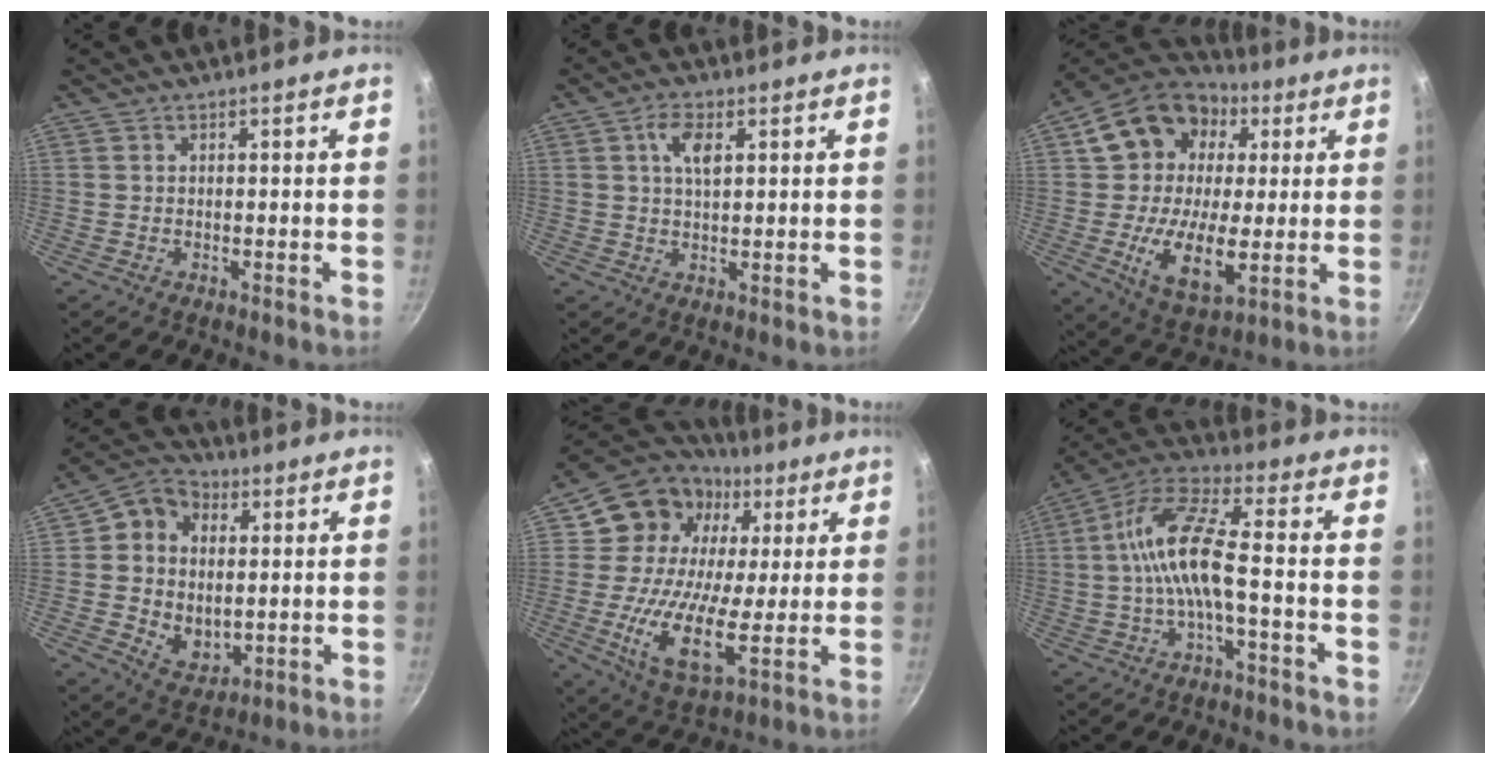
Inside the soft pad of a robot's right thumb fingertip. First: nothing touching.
{"total": 5.0, "force": [1.7, 2.3, 4.1], "torque": [-0.068, -0.002, 0.031]}
{"total": 22.5, "force": [2.8, 15.7, 15.8], "torque": [-0.241, 0.011, 0.041]}
{"total": 13.2, "force": [1.8, 10.7, 7.6], "torque": [-0.091, -0.014, 0.030]}
{"total": 20.3, "force": [3.3, 14.2, 14.1], "torque": [-0.232, 0.002, 0.044]}
{"total": 9.7, "force": [-2.0, 3.1, 8.9], "torque": [-0.188, 0.040, -0.047]}